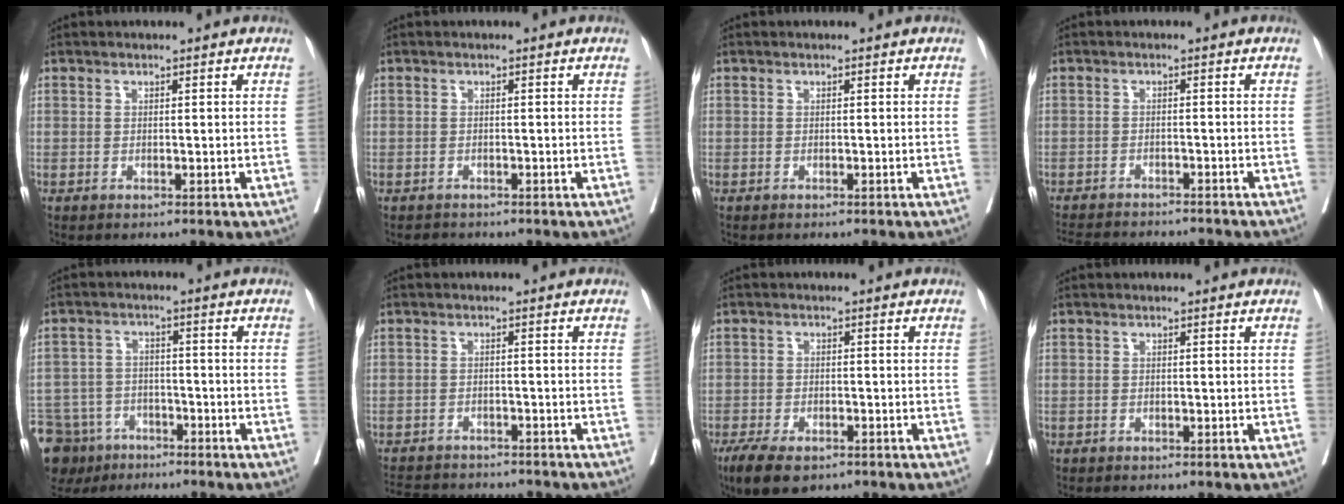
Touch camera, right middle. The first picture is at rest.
{"total": 1.3, "force": [-1.1, 0.6, -0.1], "torque": [-0.004, -0.002, -0.019]}
{"total": 0.6, "force": [-0.5, 0.1, 0.2], "torque": [-0.001, -0.001, -0.011]}
{"total": 11.7, "force": [-10.9, 1.9, 3.8], "torque": [-0.064, -0.006, -0.146]}
{"total": 11.9, "force": [-8.3, 8.0, 3.1], "torque": [-0.083, 0.005, -0.133]}
{"total": 11.3, "force": [-10.4, 2.8, 3.4], "torque": [-0.067, 0.000, -0.138]}
{"total": 4.6, "force": [-3.2, 2.9, 1.7], "torque": [-0.027, 0.002, -0.046]}
{"total": 0.0}